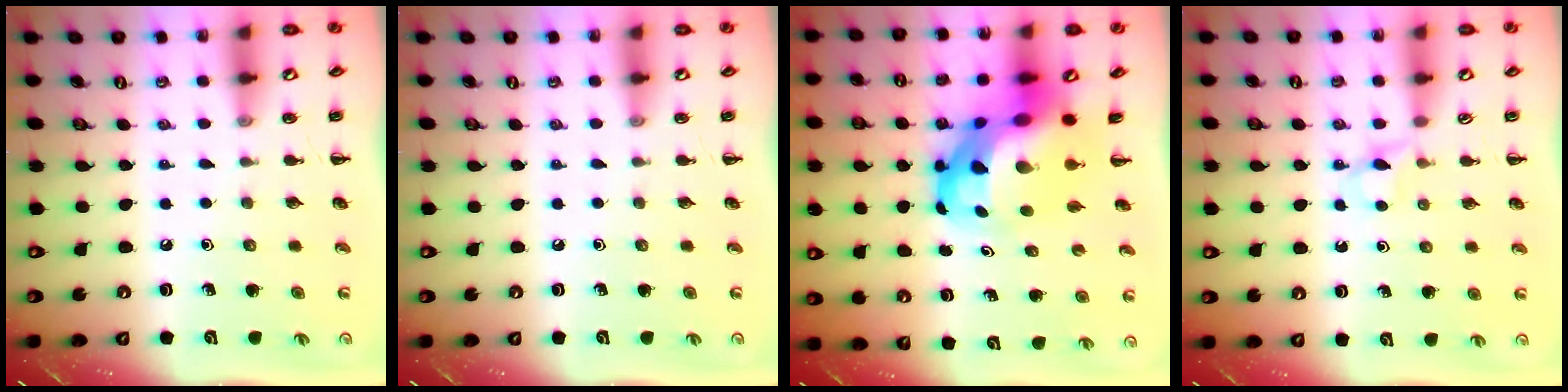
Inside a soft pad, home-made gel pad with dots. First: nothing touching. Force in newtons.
{"total": 0.0}
{"total": 14.2, "press": 13.7, "slide": 3.8}
{"total": 3.1, "press": 2.8, "slide": 1.2}